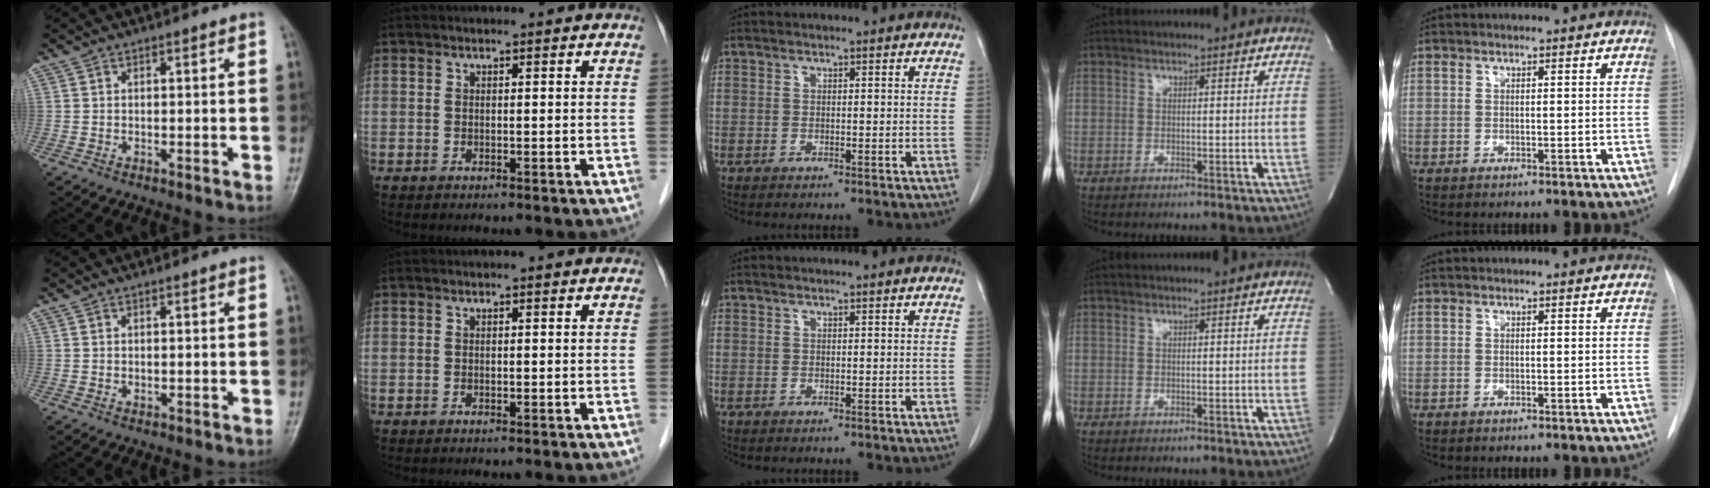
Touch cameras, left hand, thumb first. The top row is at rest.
{"thumb": {"total": 0.7, "force": [0.3, 0.3, 0.5], "torque": [-0.007, -0.003, 0.005]}}